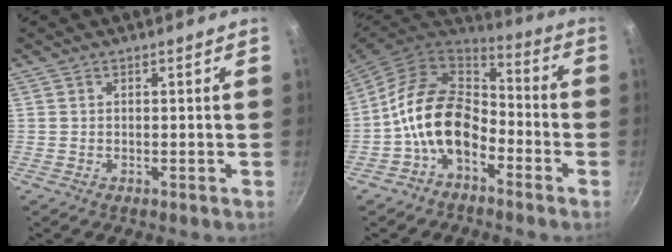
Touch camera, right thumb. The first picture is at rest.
{"total": 14.3, "force": [-4.9, 9.6, 9.4], "torque": [-0.136, 0.052, -0.108]}